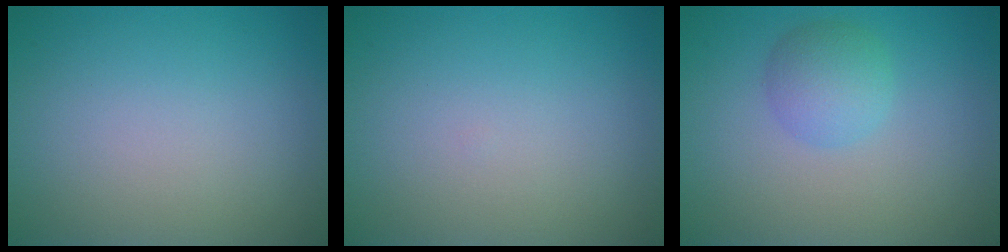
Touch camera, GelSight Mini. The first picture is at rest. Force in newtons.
{"total": 0.0}
{"total": 2.7, "press": 2.7, "slide": 0.1}